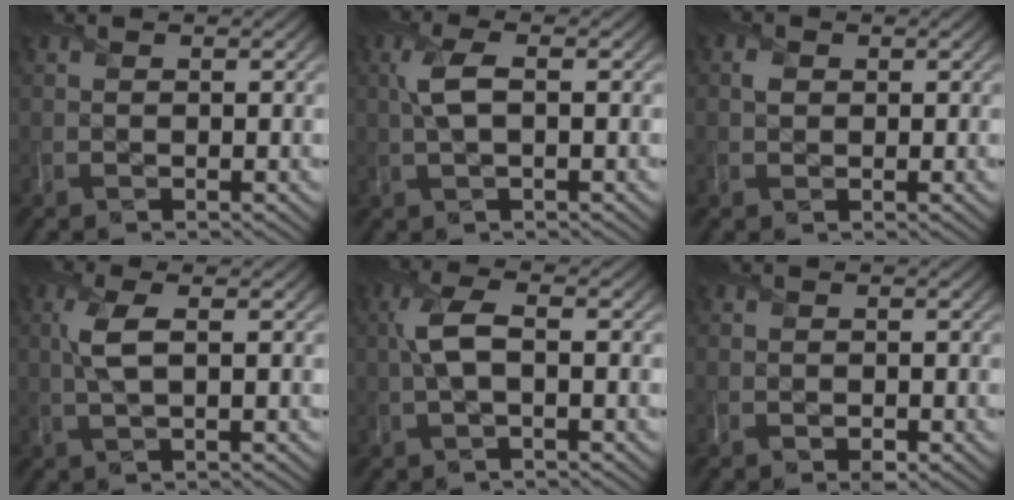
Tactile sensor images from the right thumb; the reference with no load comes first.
{"total": 3.8, "force": [0.5, 1.4, 3.5], "torque": [-0.088, 0.009, 0.008]}
{"total": 1.2, "force": [0.2, 1.1, 0.5], "torque": [-0.011, 0.000, 0.002]}
{"total": 3.7, "force": [0.6, 1.1, 3.4], "torque": [-0.083, 0.006, 0.010]}
{"total": 4.3, "force": [0.0, 1.7, 4.0], "torque": [-0.096, 0.010, -0.004]}
{"total": 1.3, "force": [-0.7, 0.9, 0.6], "torque": [-0.010, -0.008, -0.013]}